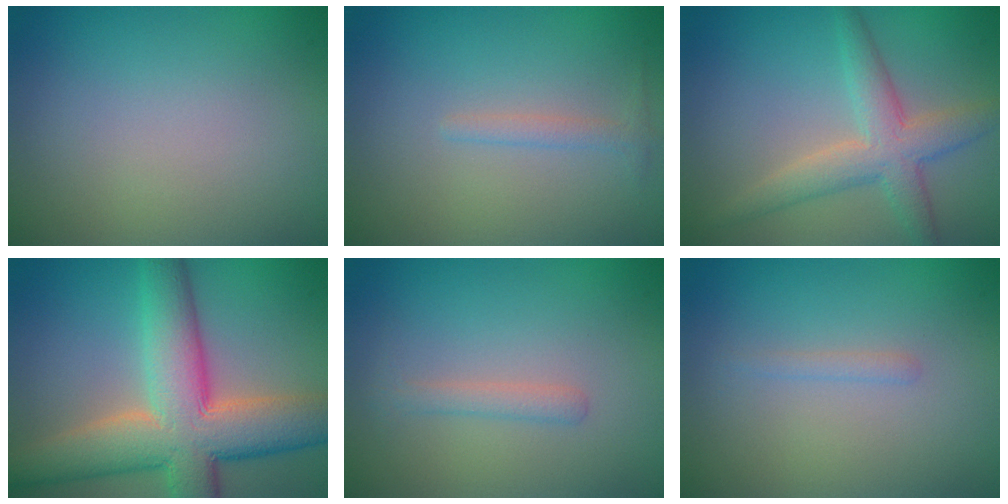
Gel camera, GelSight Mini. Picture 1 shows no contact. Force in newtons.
{"total": 1.1, "press": 1.1, "slide": 0.0}
{"total": 4.3, "press": 4.3, "slide": 0.3}
{"total": 10.9, "press": 10.9, "slide": 0.9}
{"total": 1.4, "press": 1.4, "slide": 0.0}
{"total": 0.7, "press": 0.7, "slide": 0.1}